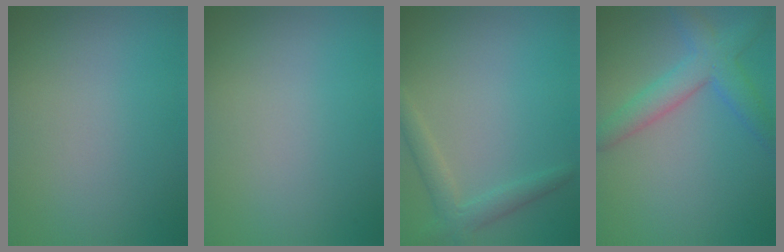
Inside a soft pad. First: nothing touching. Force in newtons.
{"total": 0.0}
{"total": 2.5, "press": 2.5, "slide": 0.2}
{"total": 4.2, "press": 4.2, "slide": 0.2}